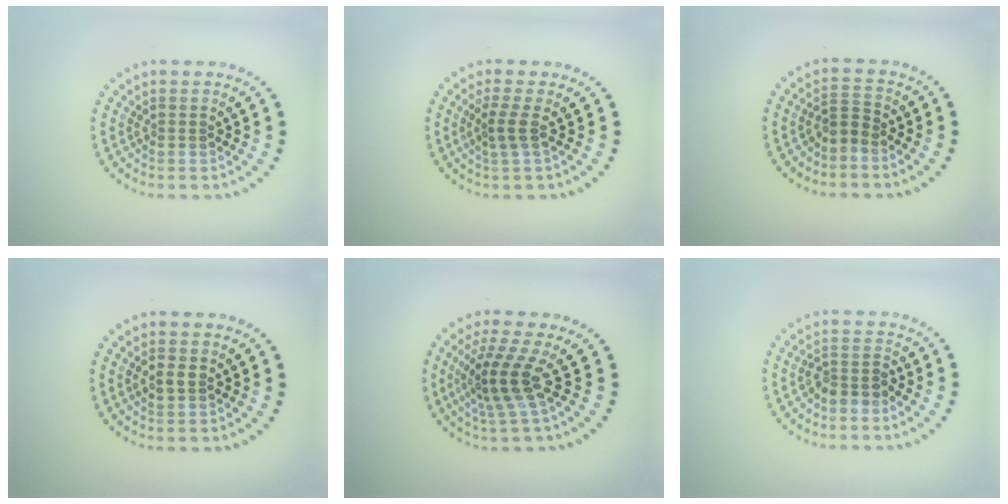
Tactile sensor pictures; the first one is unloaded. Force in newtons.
{"total": 2.1, "press": 1.4, "slide": 1.5}
{"total": 1.8, "press": 1.3, "slide": 1.2}
{"total": 1.3, "press": 1.3, "slide": 0.1}
{"total": 4.0, "press": 2.8, "slide": 2.8}
{"total": 2.2, "press": 1.8, "slide": 1.3}